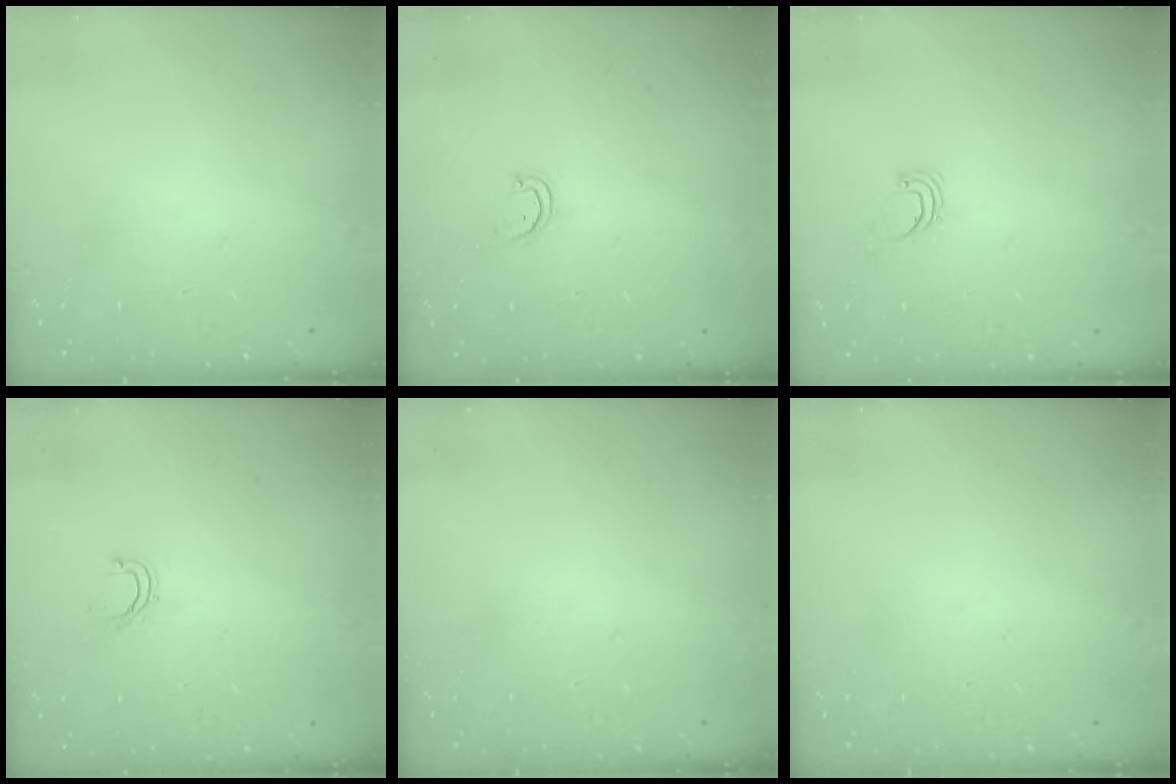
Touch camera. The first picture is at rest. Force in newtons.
{"total": 2.7, "press": 2.6, "slide": 0.3}
{"total": 0.9, "press": 0.9, "slide": 0.1}
{"total": 3.7, "press": 3.7, "slide": 0.3}
{"total": 0.0}
{"total": 0.0}